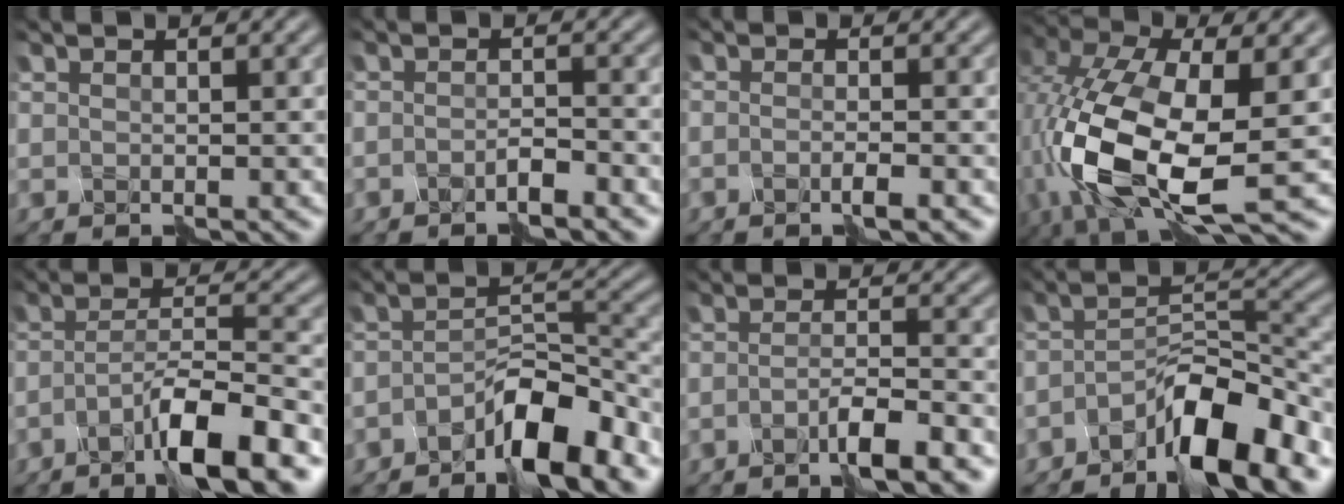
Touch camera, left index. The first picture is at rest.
{"total": 1.8, "force": [-1.7, -0.3, 0.7], "torque": [-0.014, -0.001, -0.030]}
{"total": 1.7, "force": [-1.4, -0.3, 1.0], "torque": [-0.019, -0.001, -0.027]}
{"total": 12.9, "force": [-2.6, 6.4, 10.9], "torque": [-0.255, -0.017, -0.043]}
{"total": 7.2, "force": [-4.7, 0.8, 5.4], "torque": [-0.092, 0.009, -0.083]}
{"total": 6.1, "force": [-4.4, 1.2, 3.9], "torque": [-0.066, 0.009, -0.082]}
{"total": 3.7, "force": [-2.6, 0.1, 2.6], "torque": [-0.049, 0.001, -0.053]}
{"total": 7.3, "force": [-5.1, 1.4, 5.1], "torque": [-0.087, 0.008, -0.095]}